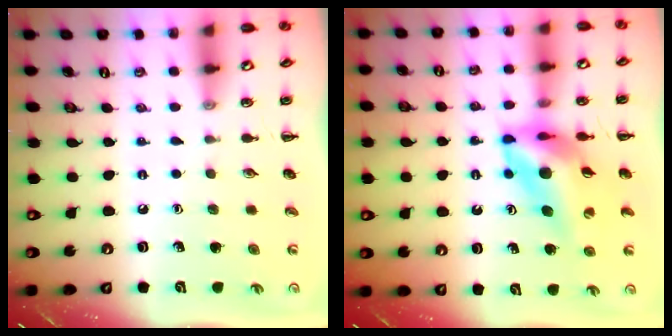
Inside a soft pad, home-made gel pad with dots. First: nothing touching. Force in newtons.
{"total": 12.5, "press": 11.9, "slide": 3.8}